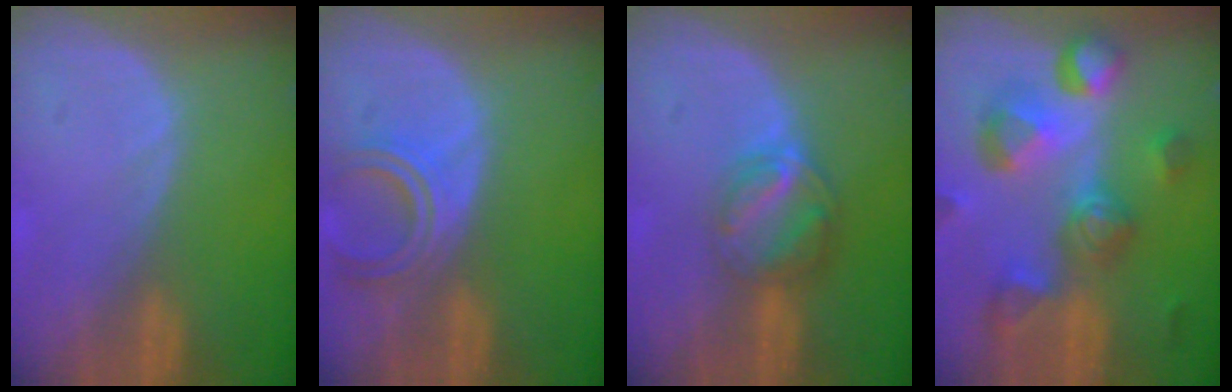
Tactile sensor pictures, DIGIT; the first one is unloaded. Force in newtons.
{"total": 5.5, "press": 5.1, "slide": 2.1}
{"total": 6.4, "press": 5.5, "slide": 3.2}
{"total": 11.2, "press": 10.0, "slide": 5.0}